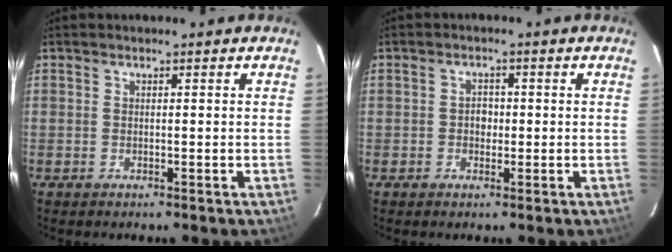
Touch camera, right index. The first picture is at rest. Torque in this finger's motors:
{"motor_torque": [0.07, 0.02, 0.10, 0.03]}